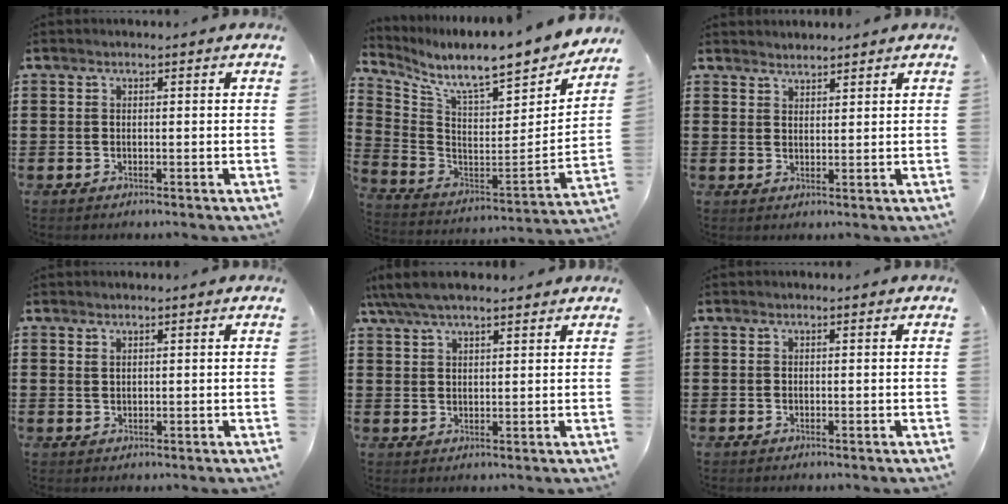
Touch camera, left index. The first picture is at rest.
{"total": 8.5, "force": [7.6, 0.6, 3.9], "torque": [-0.097, -0.077, 0.119]}
{"total": 1.9, "force": [1.9, 0.2, -0.3], "torque": [0.001, -0.001, 0.038]}
{"total": 1.0, "force": [0.8, 0.3, 0.4], "torque": [-0.009, 0.002, 0.016]}
{"total": 5.3, "force": [4.4, 1.3, 2.8], "torque": [-0.066, -0.001, 0.080]}
{"total": 0.0}